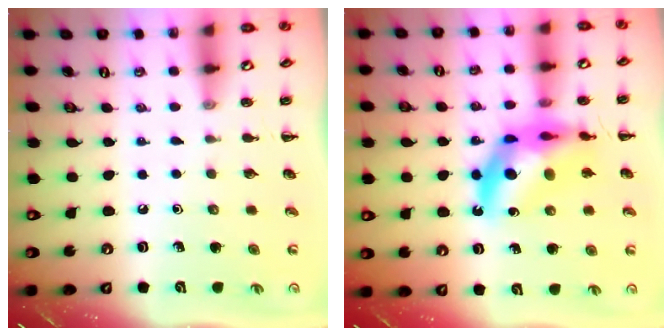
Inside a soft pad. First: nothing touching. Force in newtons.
{"total": 14.2, "press": 13.6, "slide": 4.2}